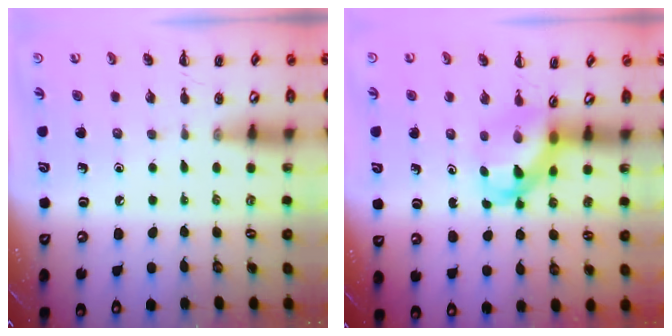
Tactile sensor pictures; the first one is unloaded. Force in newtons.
{"total": 4.4, "press": 4.3, "slide": 0.7}